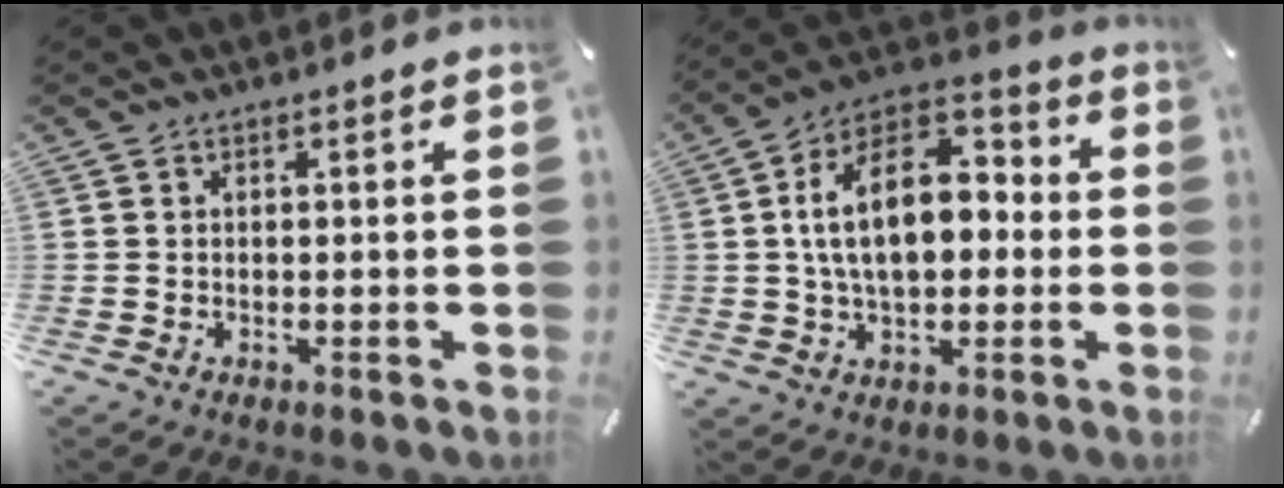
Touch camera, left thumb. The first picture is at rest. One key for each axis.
{"total": 17.1, "fx": 1.1, "fy": 11.0, "fz": 13.1, "tx": -0.239, "ty": 0.009, "tz": 0.015}